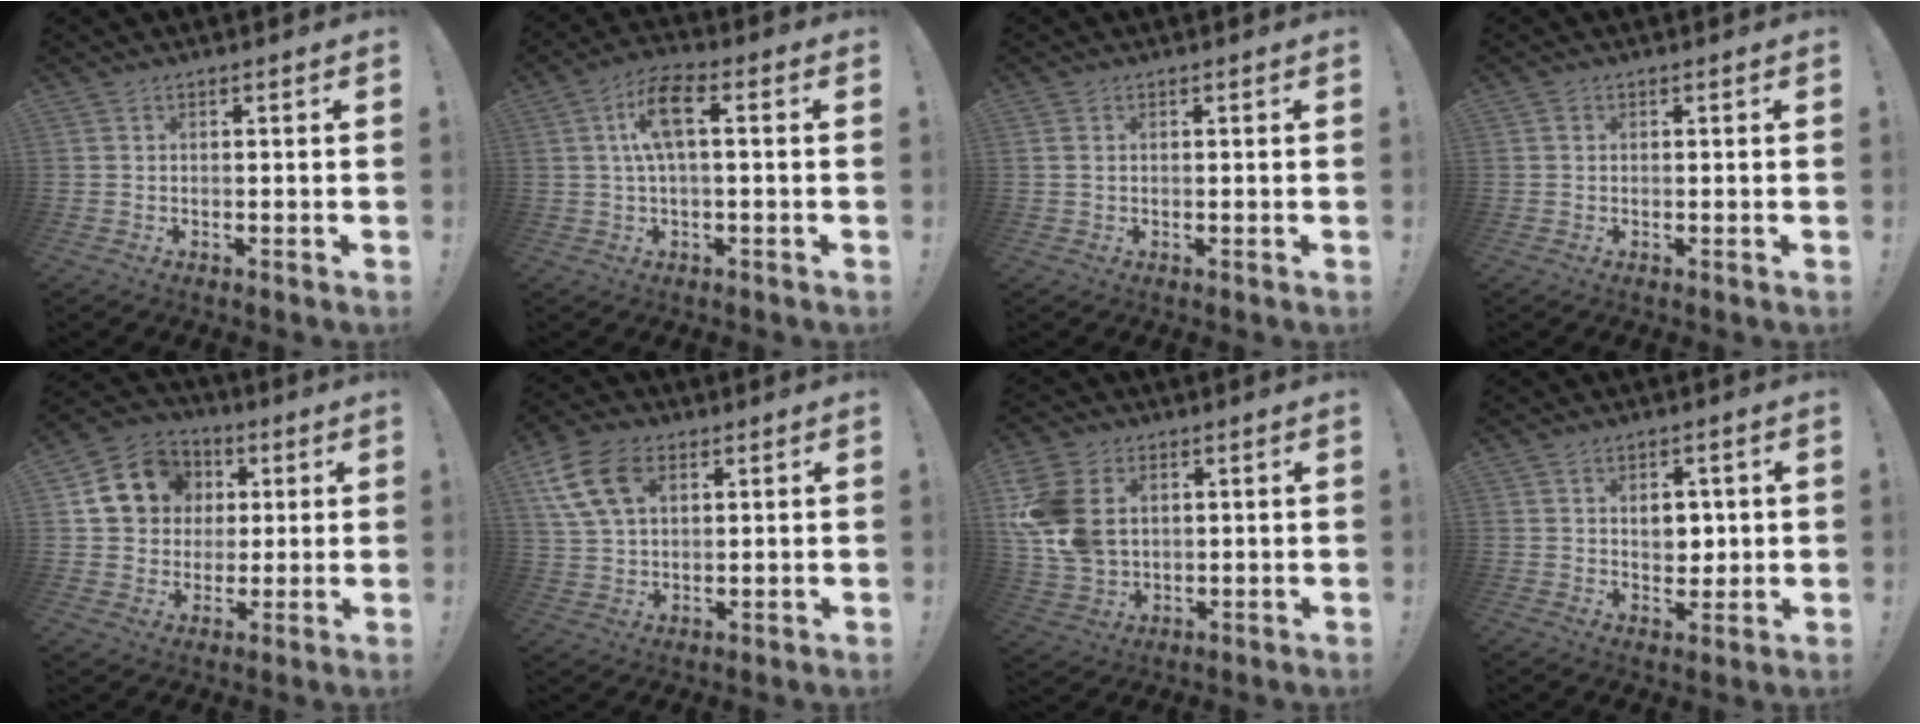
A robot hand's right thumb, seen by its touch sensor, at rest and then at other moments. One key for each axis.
{"total": 9.9, "fx": 1.2, "fy": 3.8, "fz": 9.0, "tx": -0.165, "ty": 0.017, "tz": 0.022}
{"total": 0.8, "fx": 0.2, "fy": 0.7, "fz": 0.3, "tx": -0.009, "ty": 0.004, "tz": 0.004}
{"total": 0.7, "fx": 0.1, "fy": 0.7, "fz": 0.2, "tx": 0.003, "ty": 0.001, "tz": 0.000}
{"total": 15.1, "fx": 4.4, "fy": 13.0, "fz": 6.4, "tx": -0.084, "ty": -0.007, "tz": 0.100}
{"total": 14.5, "fx": 6.1, "fy": 9.5, "fz": 9.0, "tx": -0.169, "ty": -0.016, "tz": 0.121}
{"total": 15.6, "fx": 3.2, "fy": 11.8, "fz": 9.7, "tx": -0.193, "ty": -0.010, "tz": 0.061}
{"total": 5.7, "fx": 1.4, "fy": 4.6, "fz": 3.1, "tx": -0.033, "ty": -0.005, "tz": 0.024}